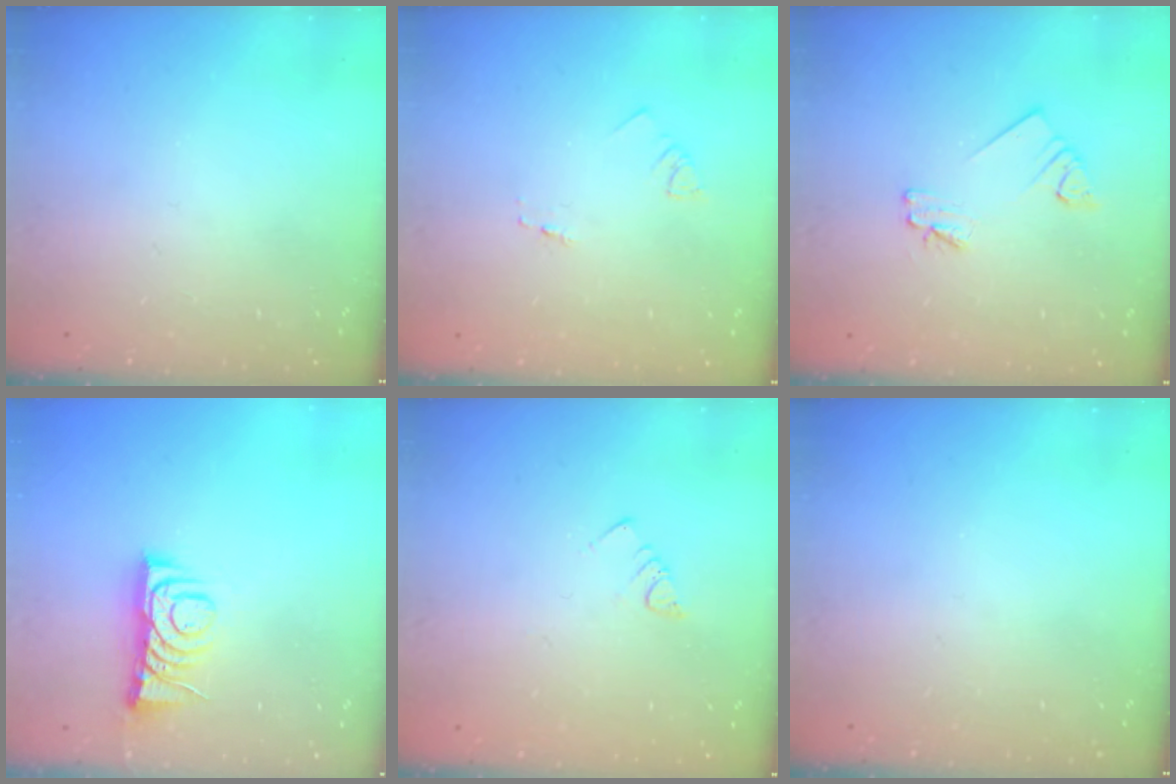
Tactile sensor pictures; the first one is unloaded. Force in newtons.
{"total": 1.3, "press": 1.2, "slide": 0.1}
{"total": 2.3, "press": 2.3, "slide": 0.1}
{"total": 7.4, "press": 7.4, "slide": 0.1}
{"total": 3.0, "press": 3.0, "slide": 0.2}
{"total": 0.0}